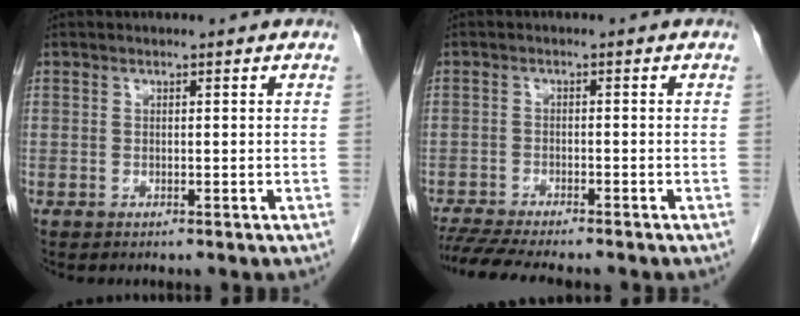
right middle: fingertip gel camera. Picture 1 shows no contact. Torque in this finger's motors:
{"motor_torque": [0.30, -0.18, 0.08, 0.02]}